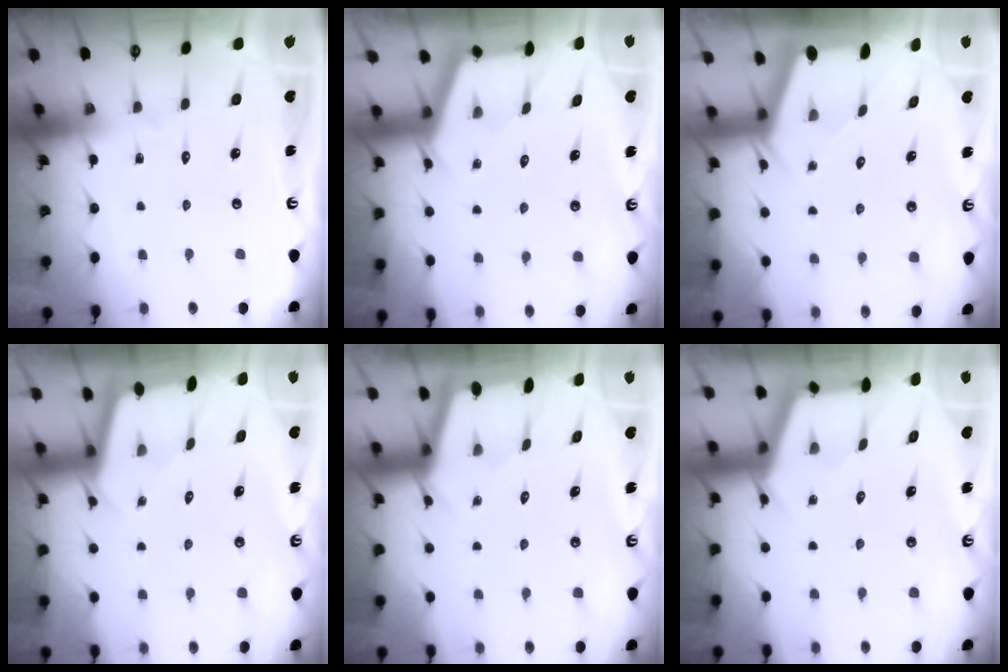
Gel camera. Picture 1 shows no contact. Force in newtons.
{"total": 2.6, "press": 2.5, "slide": 0.3}
{"total": 1.9, "press": 1.9, "slide": 0.3}
{"total": 1.9, "press": 1.9, "slide": 0.2}
{"total": 2.2, "press": 2.2, "slide": 0.3}
{"total": 3.0, "press": 3.0, "slide": 0.4}